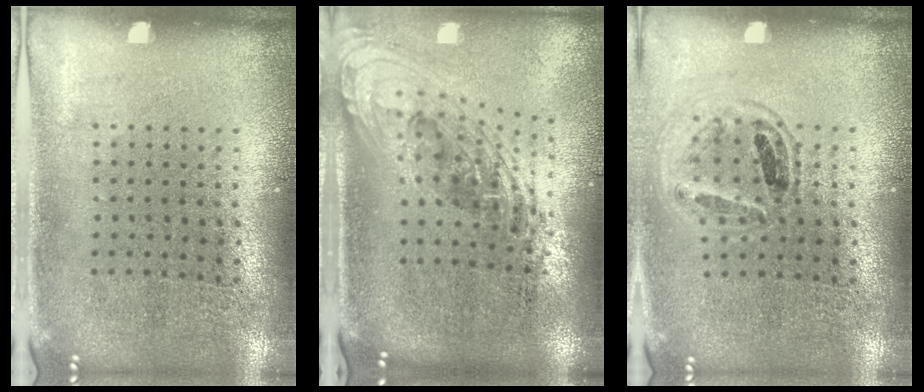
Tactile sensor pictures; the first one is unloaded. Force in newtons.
{"total": 2.2, "press": 1.6, "slide": 1.5}
{"total": 0.9, "press": 0.9, "slide": 0.1}